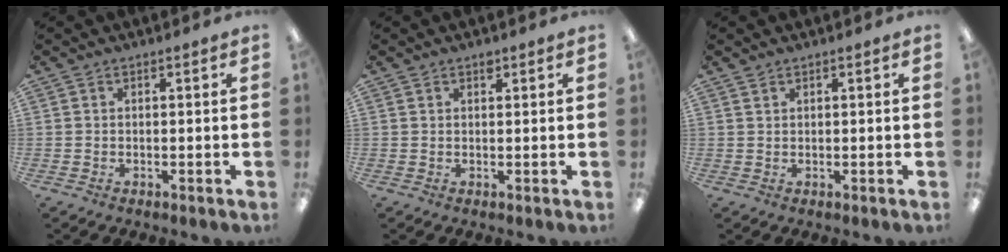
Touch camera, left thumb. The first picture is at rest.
{"total": 1.4, "force": [1.1, 0.7, 0.4], "torque": [-0.001, -0.003, 0.019]}
{"total": 1.0, "force": [0.8, 0.5, 0.2], "torque": [-0.006, -0.001, 0.016]}